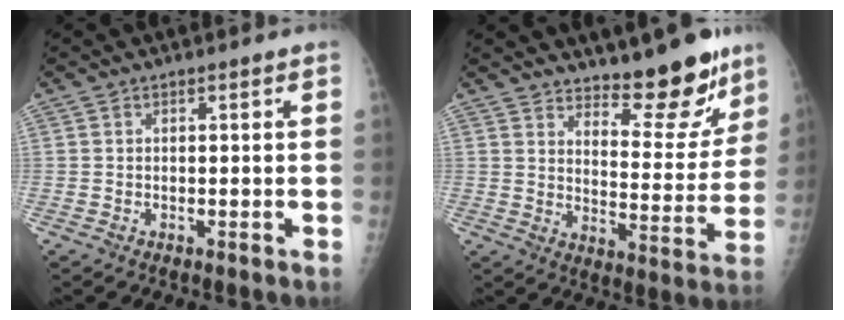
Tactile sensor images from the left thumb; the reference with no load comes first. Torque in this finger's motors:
{"motor_torque": [0.28, 0.21, -0.18, -0.22, 0.04]}